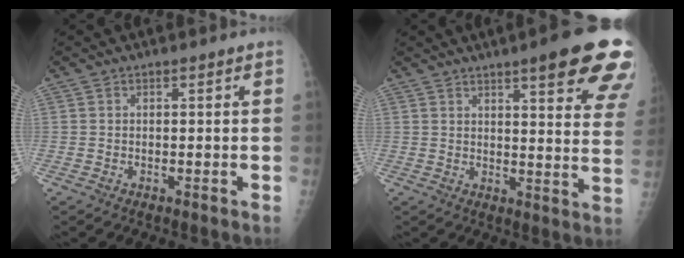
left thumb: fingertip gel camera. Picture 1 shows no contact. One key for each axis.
{"total": 18.0, "fx": 11.2, "fy": 3.3, "fz": 13.7, "tx": -0.149, "ty": -0.042, "tz": 0.128}